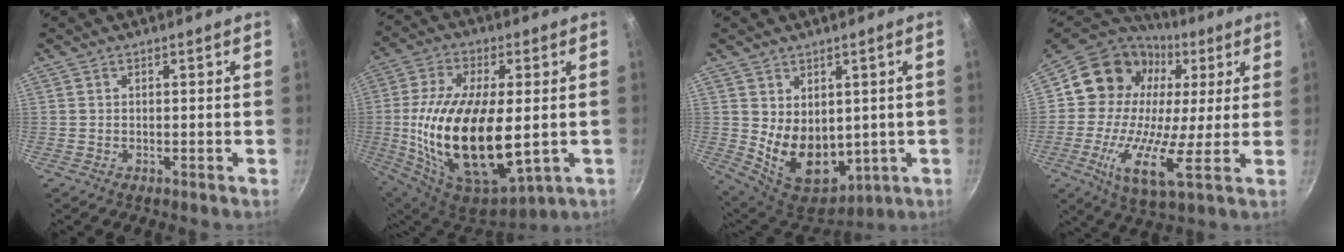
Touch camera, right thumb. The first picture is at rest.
{"total": 25.1, "force": [-1.4, 12.0, 22.0], "torque": [-0.418, -0.002, -0.010]}
{"total": 11.6, "force": [1.9, 8.3, 7.9], "torque": [-0.101, -0.041, 0.062]}
{"total": 20.4, "force": [2.9, 13.4, 15.1], "torque": [-0.253, 0.010, 0.024]}